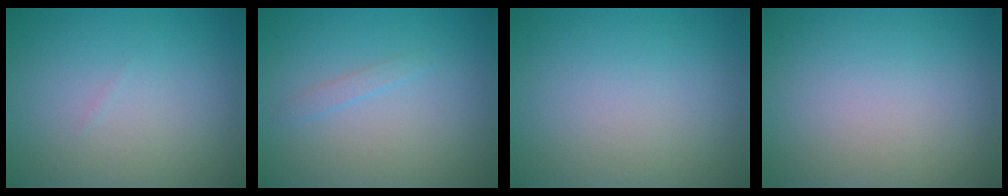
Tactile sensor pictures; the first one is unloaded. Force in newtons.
{"total": 0.8, "press": 0.8, "slide": 0.1}
{"total": 0.0}
{"total": 0.0}